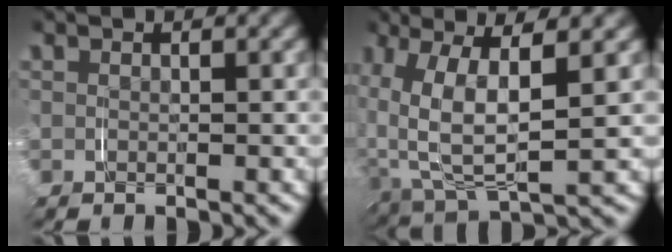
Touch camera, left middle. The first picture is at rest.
{"total": 5.2, "force": [1.6, 2.9, 3.9], "torque": [-0.075, 0.002, 0.021]}